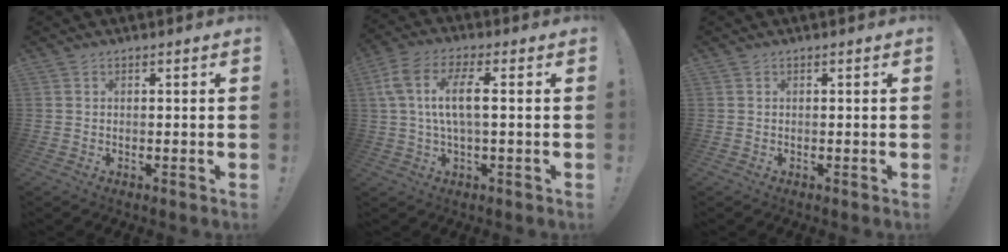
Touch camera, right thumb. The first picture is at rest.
{"total": 10.8, "force": [1.1, 3.9, 10.0], "torque": [-0.203, 0.005, 0.019]}
{"total": 0.0}